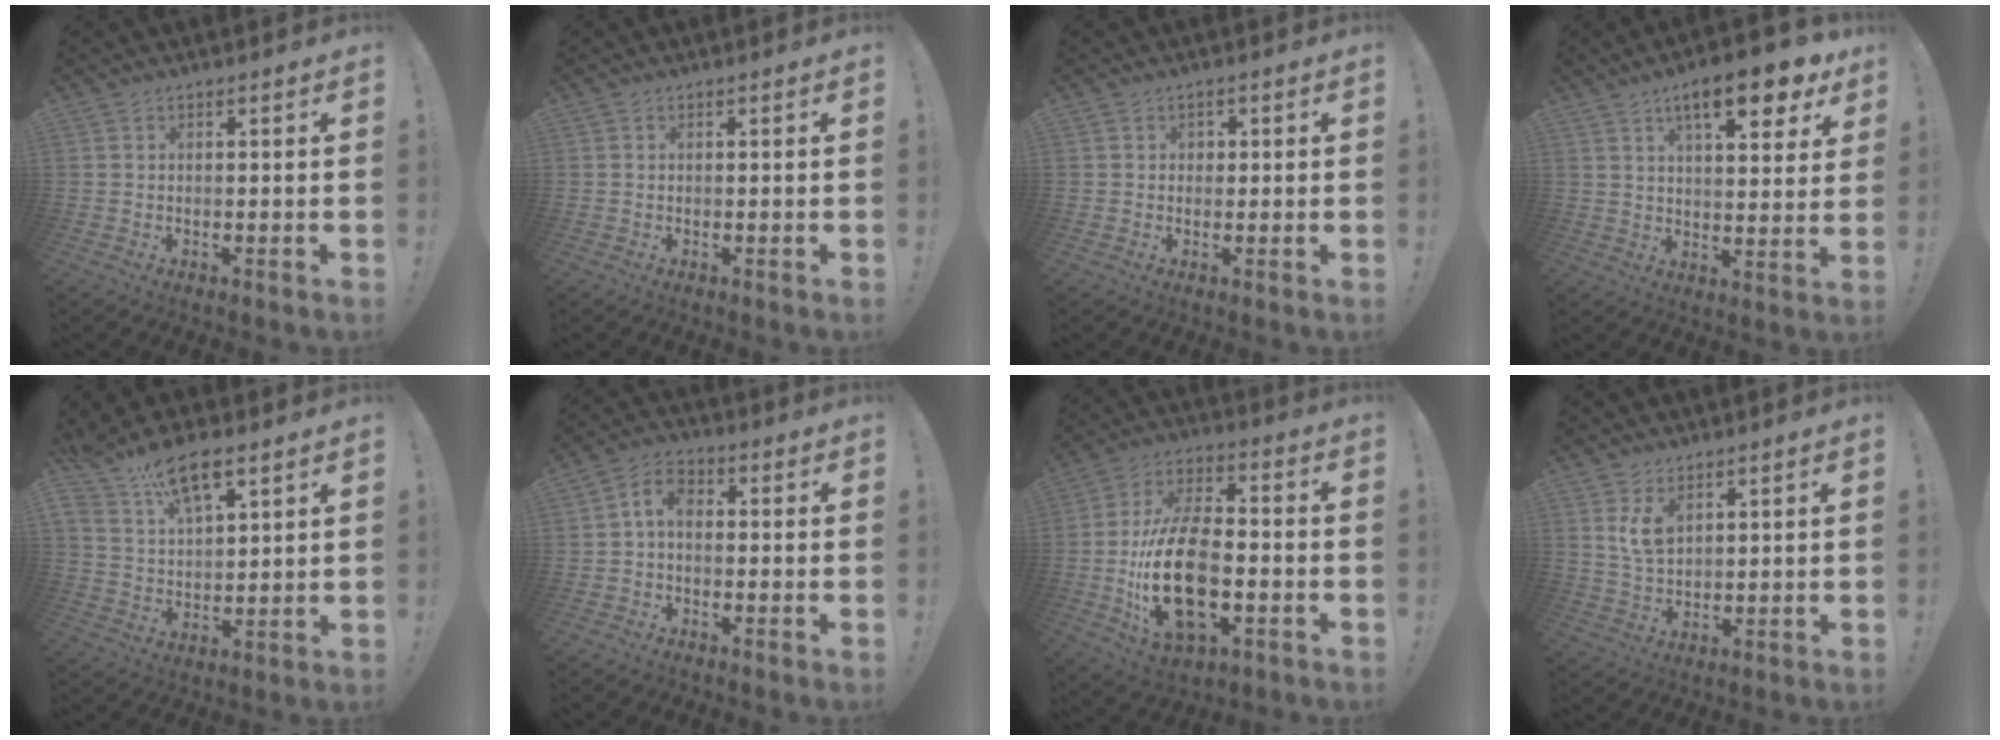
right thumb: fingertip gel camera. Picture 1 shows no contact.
{"total": 0.0}
{"total": 1.5, "force": [0.2, 1.4, 0.6], "torque": [-0.009, 0.003, 0.001]}
{"total": 14.4, "force": [7.9, 4.1, 11.3], "torque": [-0.167, -0.037, 0.122]}
{"total": 11.5, "force": [7.8, 5.0, 6.8], "torque": [-0.120, -0.037, 0.145]}
{"total": 5.3, "force": [-0.6, 2.9, 4.3], "torque": [-0.093, 0.008, -0.011]}
{"total": 22.3, "force": [-4.7, 12.8, 17.7], "torque": [-0.338, 0.020, -0.072]}
{"total": 6.4, "force": [3.3, 3.7, 4.1], "torque": [-0.072, -0.017, 0.060]}